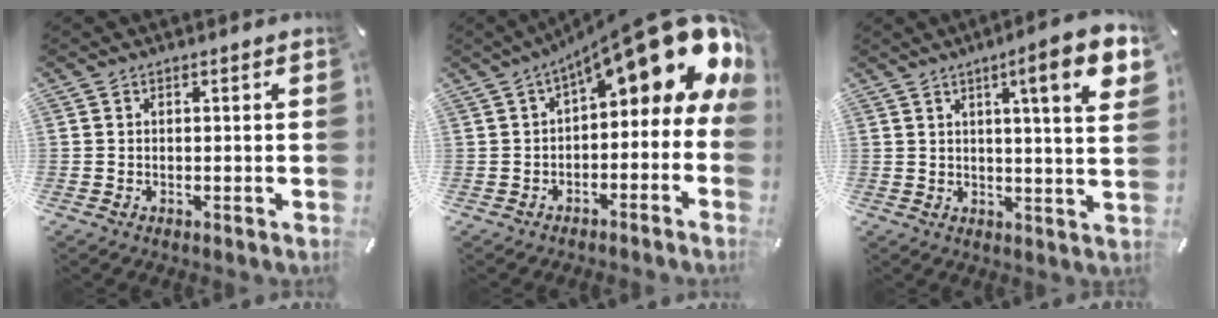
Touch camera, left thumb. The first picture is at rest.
{"total": 18.6, "force": [9.5, 6.2, 14.8], "torque": [-0.207, -0.069, 0.160]}
{"total": 12.3, "force": [5.4, 1.9, 10.8], "torque": [-0.155, -0.023, 0.078]}